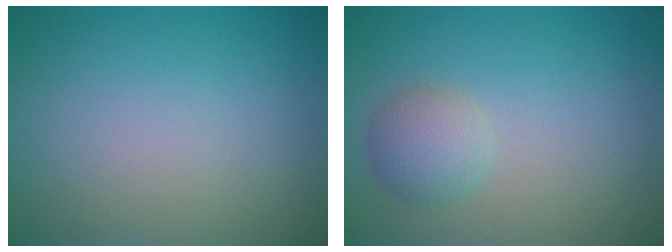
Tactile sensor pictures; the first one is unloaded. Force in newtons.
{"total": 2.4, "press": 2.4, "slide": 0.0}